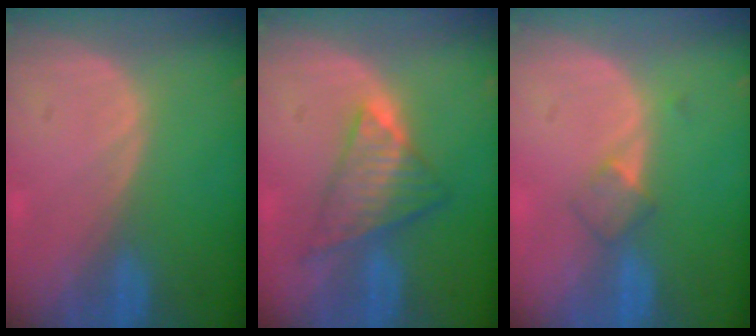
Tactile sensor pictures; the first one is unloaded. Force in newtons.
{"total": 6.8, "press": 6.5, "slide": 2.2}
{"total": 2.7, "press": 2.4, "slide": 1.1}